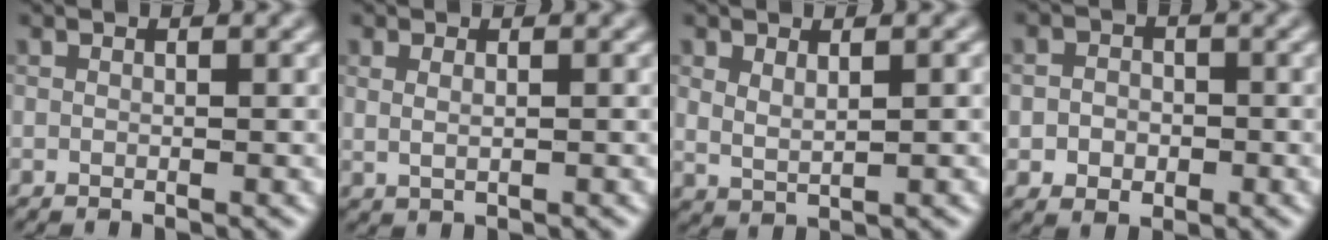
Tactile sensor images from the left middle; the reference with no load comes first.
{"total": 1.2, "force": [0.4, 0.5, 1.0], "torque": [-0.019, -0.007, 0.014]}
{"total": 1.7, "force": [1.0, 0.7, 1.3], "torque": [-0.029, -0.007, 0.023]}
{"total": 2.8, "force": [-0.5, 2.3, 1.5], "torque": [-0.016, -0.005, -0.016]}